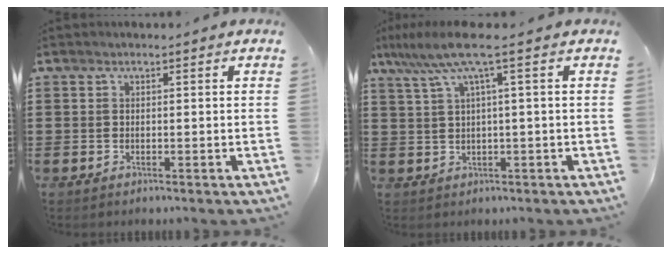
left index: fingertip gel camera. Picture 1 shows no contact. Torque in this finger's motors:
{"motor_torque": [0.21, 0.92, 0.00, 0.00]}